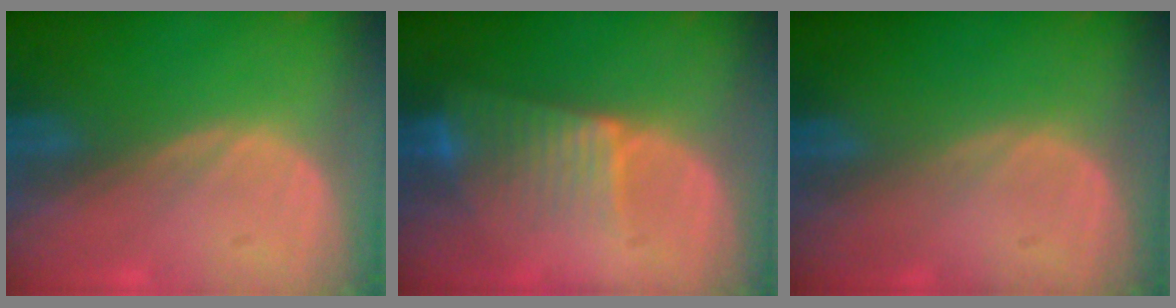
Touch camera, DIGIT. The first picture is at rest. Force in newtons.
{"total": 6.9, "press": 6.1, "slide": 3.1}
{"total": 0.0}